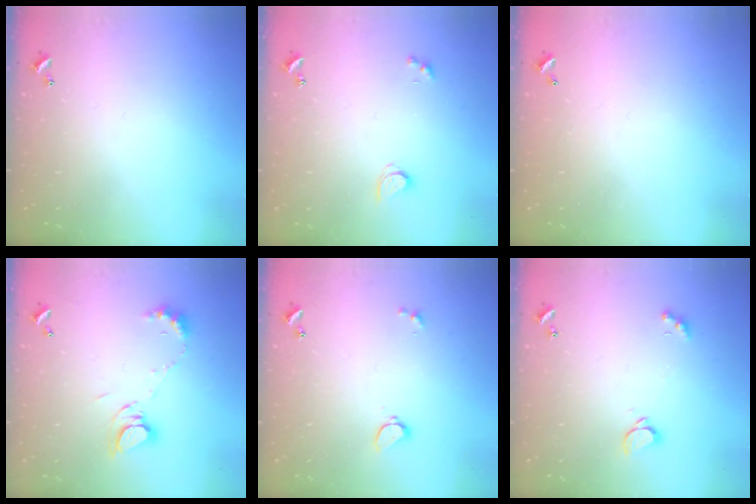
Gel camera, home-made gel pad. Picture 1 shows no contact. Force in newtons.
{"total": 2.6, "press": 2.6, "slide": 0.3}
{"total": 2.8, "press": 2.8, "slide": 0.1}
{"total": 8.3, "press": 8.2, "slide": 1.0}
{"total": 1.7, "press": 1.6, "slide": 0.5}
{"total": 1.8, "press": 1.6, "slide": 0.8}